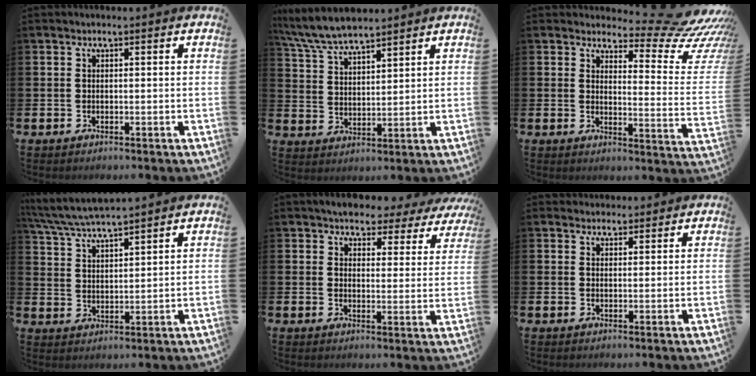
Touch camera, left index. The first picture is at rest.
{"total": 6.7, "force": [6.3, 0.9, 1.9], "torque": [-0.065, -0.022, 0.118]}
{"total": 7.3, "force": [6.3, 1.8, 3.2], "torque": [-0.037, -0.066, 0.098]}
{"total": 5.5, "force": [5.4, 0.0, 1.4], "torque": [-0.052, -0.027, 0.096]}
{"total": 3.8, "force": [3.6, 1.3, 0.6], "torque": [-0.028, -0.024, 0.058]}
{"total": 2.4, "force": [2.2, 0.9, -0.1], "torque": [0.005, -0.008, 0.040]}